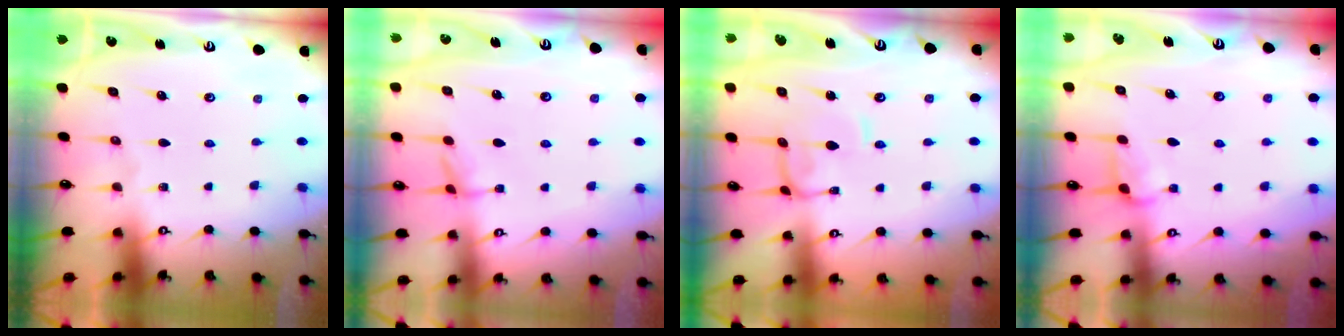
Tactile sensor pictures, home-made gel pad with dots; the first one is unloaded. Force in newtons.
{"total": 2.6, "press": 2.6, "slide": 0.5}
{"total": 0.8, "press": 0.8, "slide": 0.4}
{"total": 2.5, "press": 2.5, "slide": 0.6}